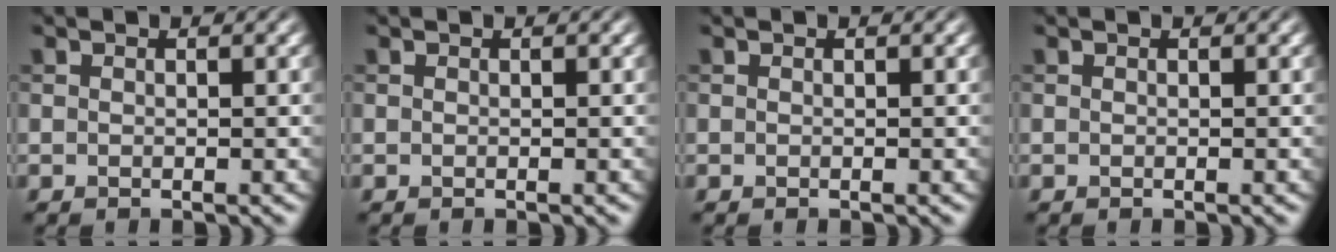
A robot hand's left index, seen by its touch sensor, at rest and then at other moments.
{"total": 0.0}
{"total": 0.0}
{"total": 0.0}